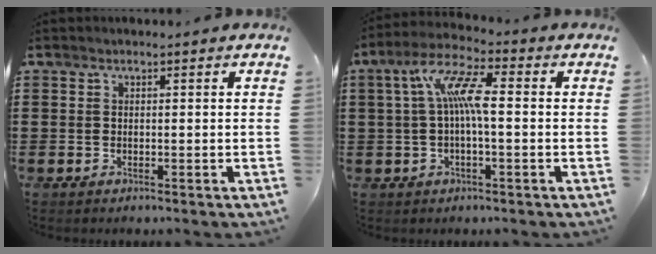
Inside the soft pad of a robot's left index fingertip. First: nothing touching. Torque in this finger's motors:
{"motor_torque": [2.14, 0.00, 0.56, 0.21]}